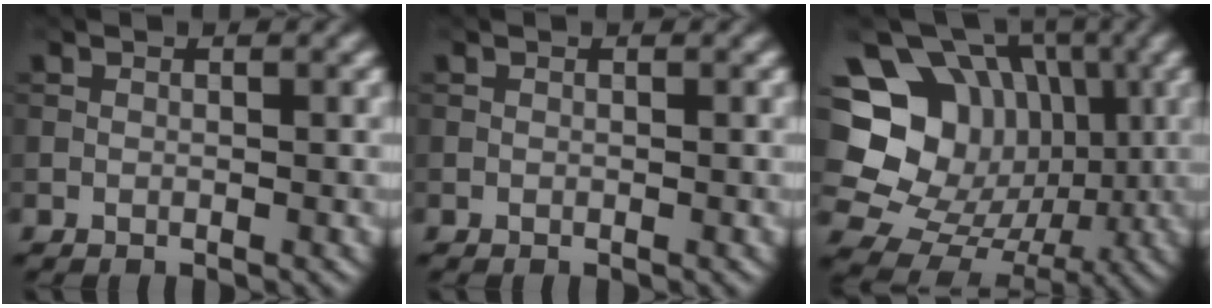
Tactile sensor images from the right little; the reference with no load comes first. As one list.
[{"total": 0.0}, {"total": 18.2, "force": [2.6, 16.0, 8.1], "torque": [-0.192, 0.055, 0.036]}]